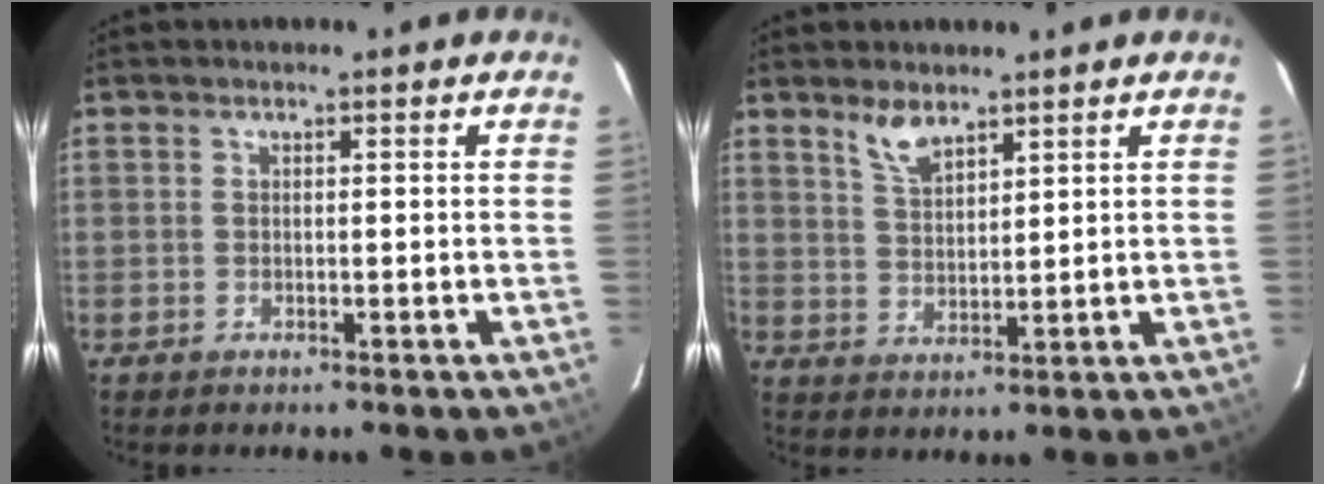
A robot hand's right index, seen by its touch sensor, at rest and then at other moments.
{"total": 4.9, "force": [3.7, 1.9, 2.6], "torque": [-0.048, 0.000, 0.076]}